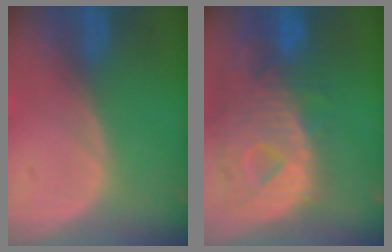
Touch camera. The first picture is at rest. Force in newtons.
{"total": 12.5, "press": 10.8, "slide": 6.4}